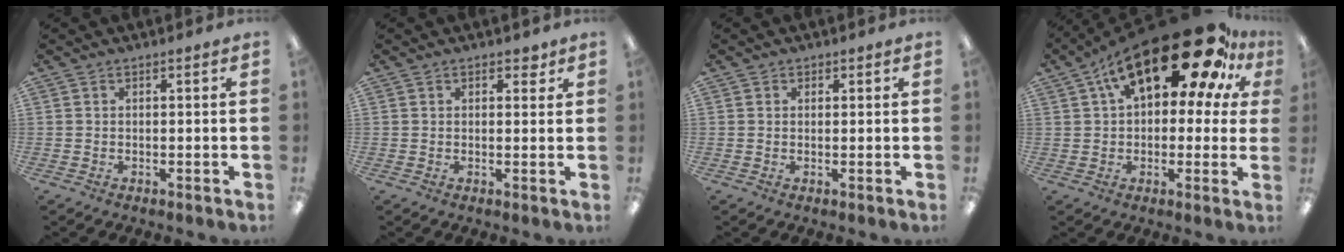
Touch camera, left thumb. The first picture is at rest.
{"total": 2.0, "force": [1.2, 1.2, 1.0], "torque": [-0.005, -0.003, 0.018]}
{"total": 0.8, "force": [0.5, 0.7, 0.1], "torque": [0.007, -0.001, 0.008]}
{"total": 24.1, "force": [13.2, 9.9, 17.6], "torque": [-0.275, -0.072, 0.216]}